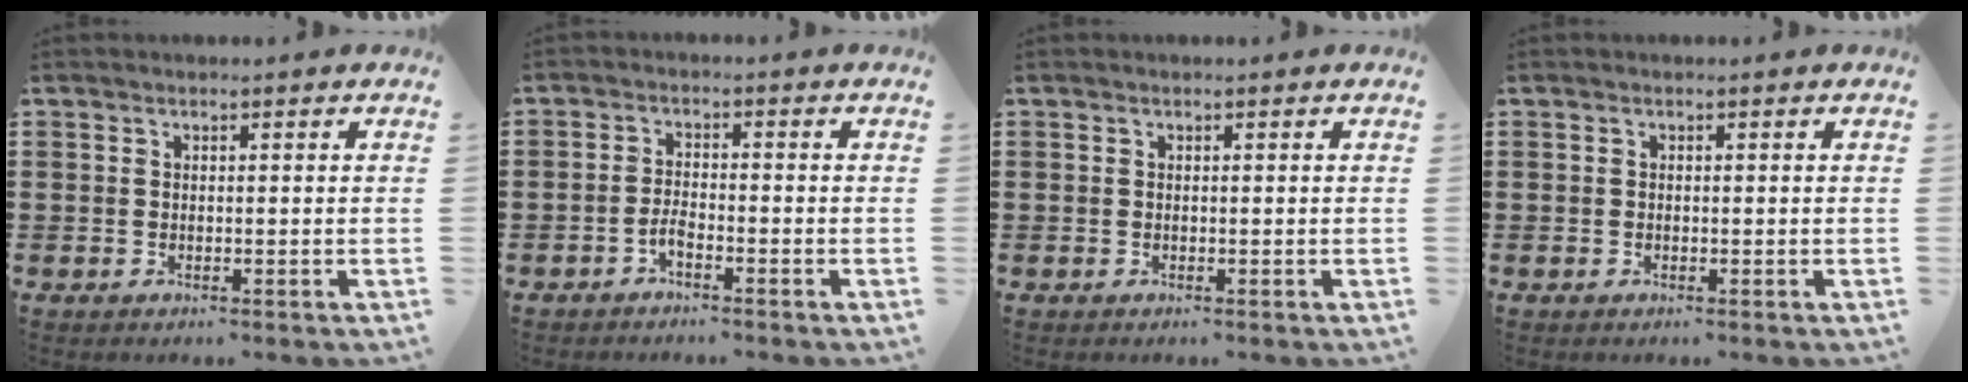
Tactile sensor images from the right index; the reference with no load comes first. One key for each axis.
{"total": 1.9, "fx": -1.5, "fy": 0.6, "fz": 1.1, "tx": -0.024, "ty": 0.003, "tz": -0.028}
{"total": 0.0}
{"total": 0.0}